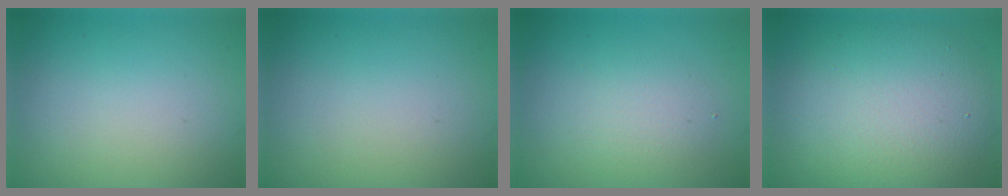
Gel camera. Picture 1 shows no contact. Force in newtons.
{"total": 0.0}
{"total": 2.3, "press": 2.3, "slide": 0.2}
{"total": 9.8, "press": 9.8, "slide": 0.8}